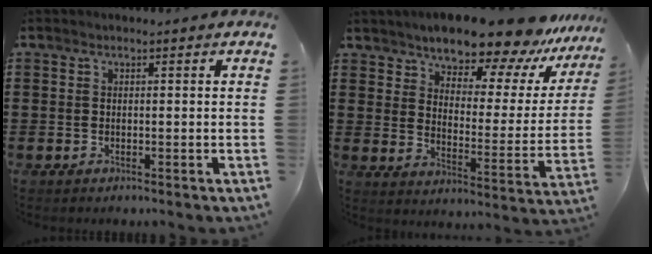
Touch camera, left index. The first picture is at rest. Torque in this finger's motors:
{"motor_torque": [2.14, 0.00, 1.05, 0.21]}